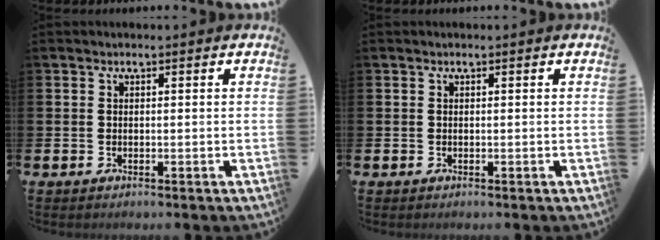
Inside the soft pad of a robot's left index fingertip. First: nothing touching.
{"total": 0.0}